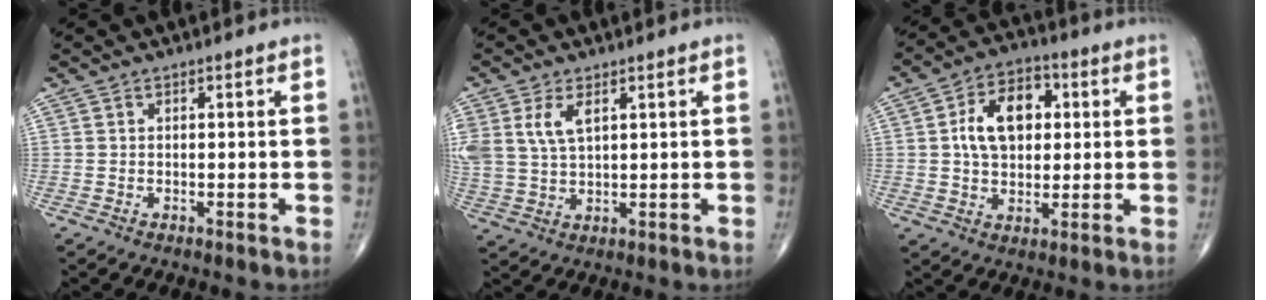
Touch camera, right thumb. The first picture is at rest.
{"total": 7.6, "force": [3.0, 4.0, 5.7], "torque": [-0.126, -0.001, 0.068]}
{"total": 11.9, "force": [2.1, 7.8, 8.8], "torque": [-0.125, 0.012, 0.029]}